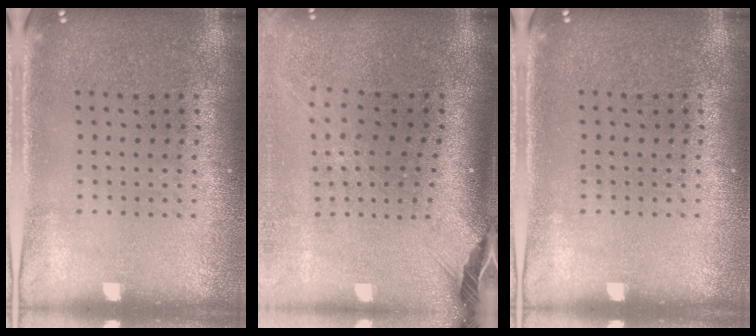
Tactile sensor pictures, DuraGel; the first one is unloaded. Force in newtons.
{"total": 2.6, "press": 1.8, "slide": 1.8}
{"total": 0.0}